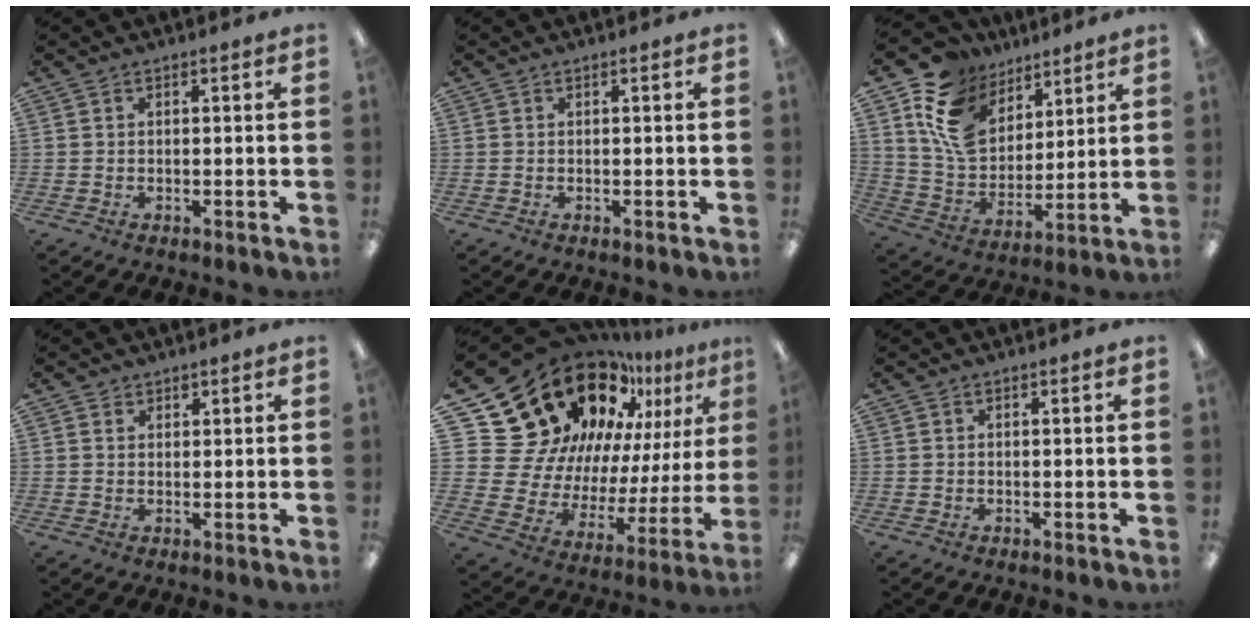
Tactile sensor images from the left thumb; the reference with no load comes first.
{"total": 0.0}
{"total": 15.8, "force": [9.1, 11.1, 6.7], "torque": [-0.142, -0.042, 0.178]}
{"total": 1.5, "force": [1.2, 1.0, 0.1], "torque": [0.005, -0.003, 0.021]}
{"total": 27.1, "force": [18.6, 16.3, 11.0], "torque": [-0.175, -0.154, 0.378]}
{"total": 0.0}